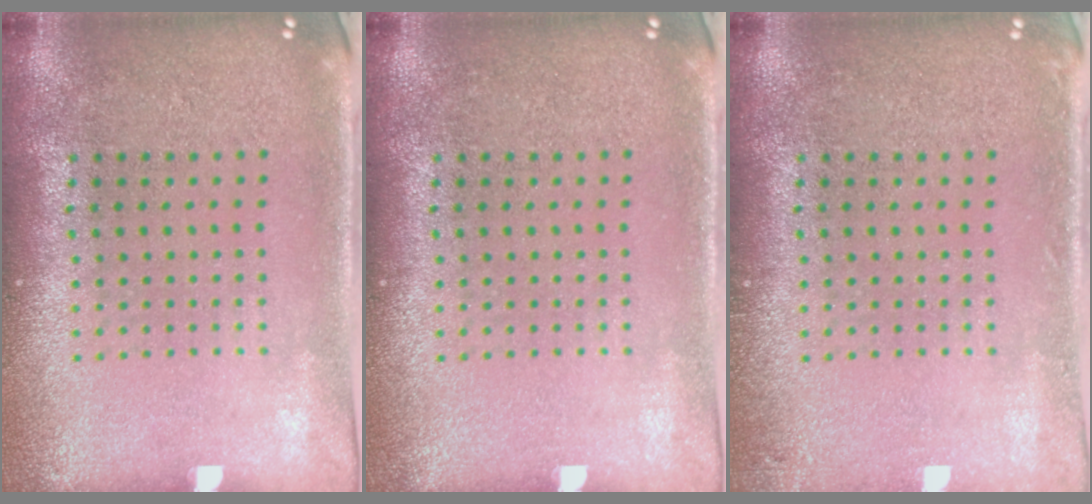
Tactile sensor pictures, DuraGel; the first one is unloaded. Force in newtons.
{"total": 0.0}
{"total": 0.9, "press": 0.9, "slide": 0.1}